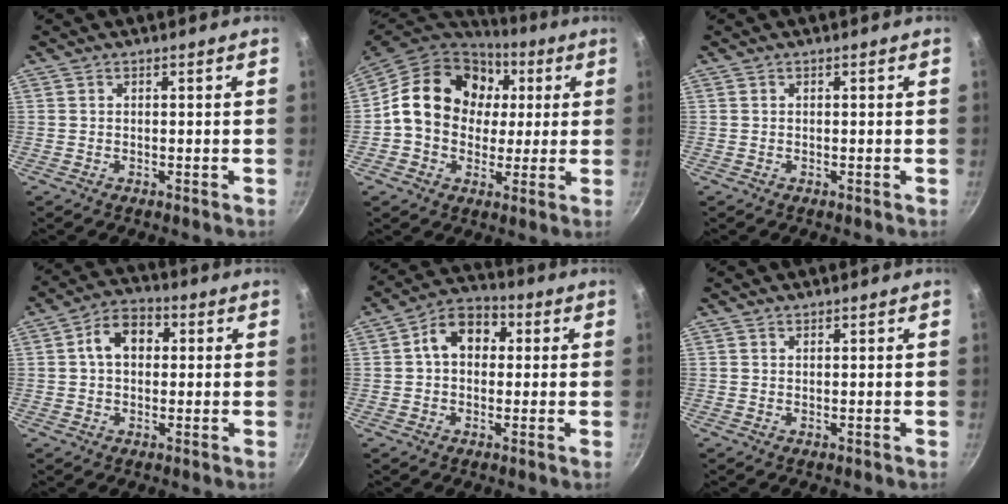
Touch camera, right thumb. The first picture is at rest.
{"total": 18.8, "force": [3.1, 15.2, 10.5], "torque": [-0.154, 0.025, 0.041]}
{"total": 0.0}
{"total": 8.1, "force": [1.5, 5.8, 5.4], "torque": [-0.061, 0.018, 0.011]}
{"total": 9.2, "force": [1.6, 6.8, 6.0], "torque": [-0.058, 0.023, 0.009]}
{"total": 0.6, "force": [0.6, 0.2, 0.0], "torque": [0.004, -0.008, 0.011]}